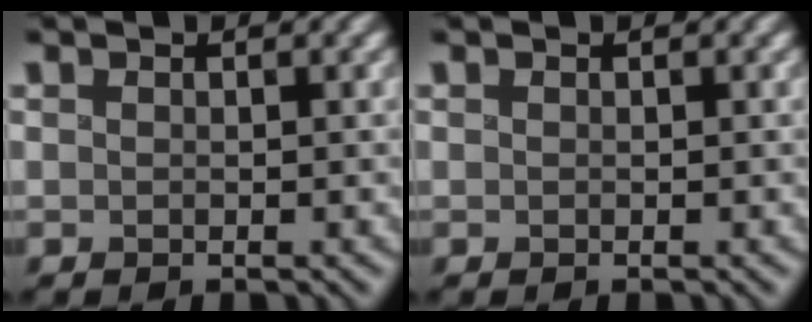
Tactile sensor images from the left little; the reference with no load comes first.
{"total": 0.0}